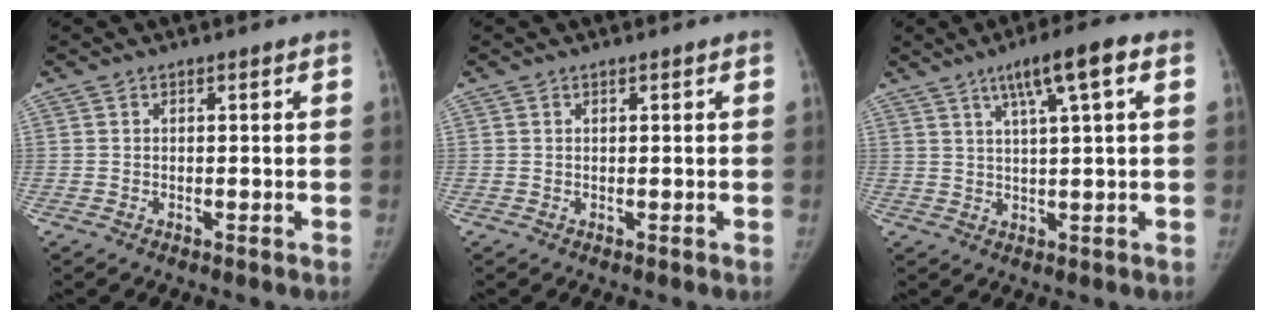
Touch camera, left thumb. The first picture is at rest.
{"total": 0.0}
{"total": 8.3, "force": [3.8, 0.9, 7.4], "torque": [-0.125, 0.003, 0.060]}